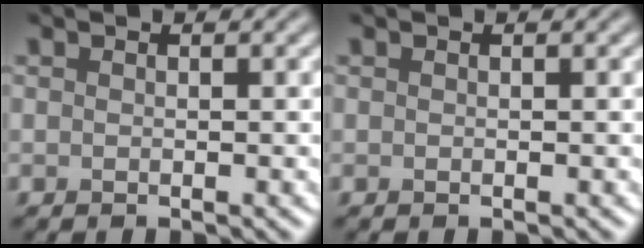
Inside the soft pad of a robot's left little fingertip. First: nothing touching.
{"total": 0.0}